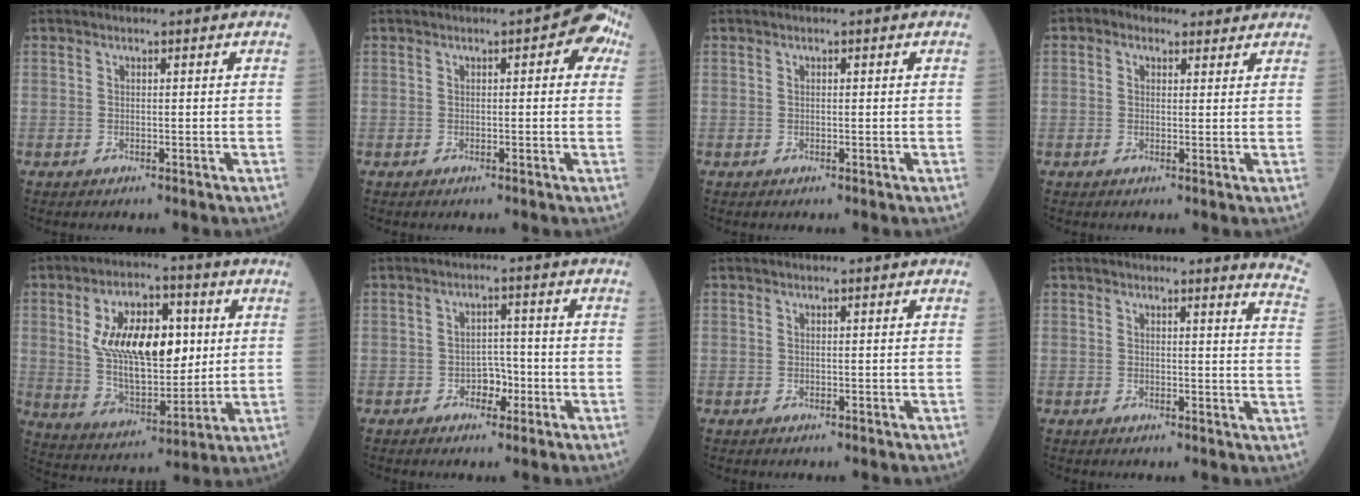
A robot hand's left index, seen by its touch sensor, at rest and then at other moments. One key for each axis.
{"total": 4.7, "fx": 1.6, "fy": 1.7, "fz": 4.1, "tx": -0.029, "ty": 0.020, "tz": 0.008}
{"total": 0.0}
{"total": 4.4, "fx": 2.9, "fy": 2.7, "fz": 1.7, "tx": -0.032, "ty": 0.032, "tz": 0.047}
{"total": 16.1, "fx": 3.4, "fy": 7.6, "fz": 13.8, "tx": -0.250, "ty": 0.019, "tz": 0.063}
{"total": 3.2, "fx": -1.6, "fy": 2.0, "fz": 1.9, "tx": -0.021, "ty": 0.007, "tz": -0.029}
{"total": 0.0}
{"total": 6.5, "fx": 6.3, "fy": -0.7, "fz": 1.2, "tx": -0.007, "ty": -0.071, "tz": 0.038}